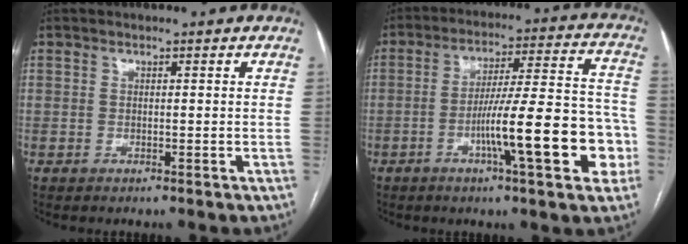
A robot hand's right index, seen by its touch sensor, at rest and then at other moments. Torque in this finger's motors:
{"motor_torque": [0.61, -0.04, 0.43, 0.21]}